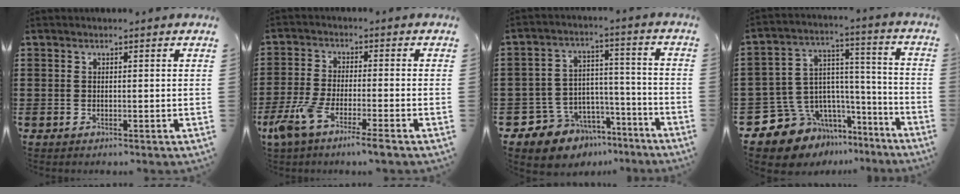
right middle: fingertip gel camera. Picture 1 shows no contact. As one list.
[{"total": 6.2, "force": [-4.6, 0.1, 4.1], "torque": [-0.108, -0.020, -0.092]}, {"total": 6.7, "force": [-5.4, 4.0, -0.3], "torque": [-0.012, 0.019, -0.106]}, {"total": 10.6, "force": [-8.6, 6.1, 1.5], "torque": [-0.061, 0.005, -0.162]}]